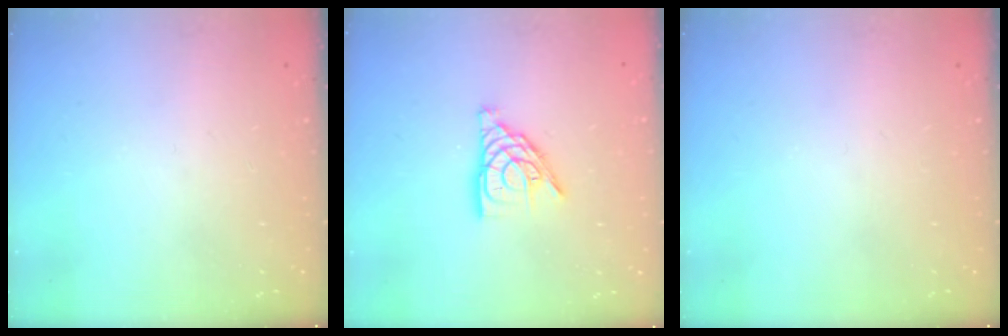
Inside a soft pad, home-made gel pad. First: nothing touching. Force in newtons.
{"total": 10.4, "press": 10.4, "slide": 1.2}
{"total": 0.0}